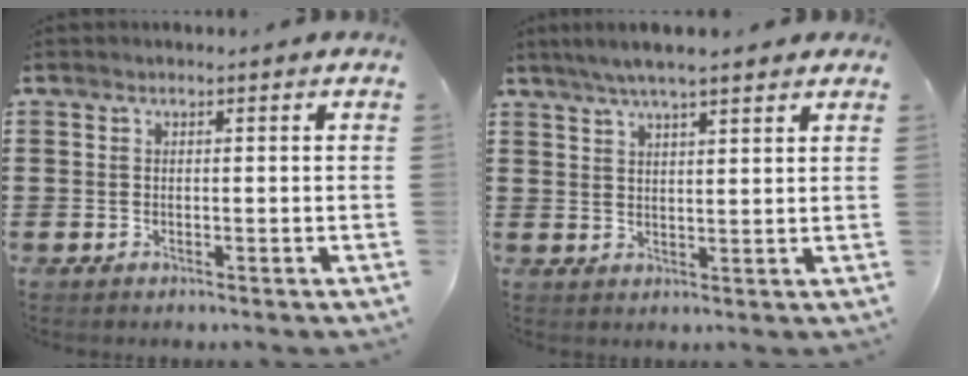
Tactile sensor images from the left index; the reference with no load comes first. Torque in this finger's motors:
{"motor_torque": [2.14, 0.00, 0.36, 0.11]}